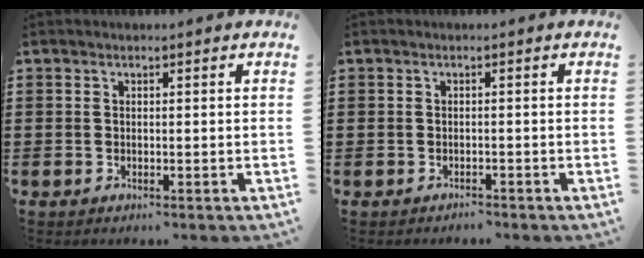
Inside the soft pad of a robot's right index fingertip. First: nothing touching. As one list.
[{"total": 1.1, "force": [-1.0, 0.2, -0.2], "torque": [0.000, 0.003, -0.024]}]